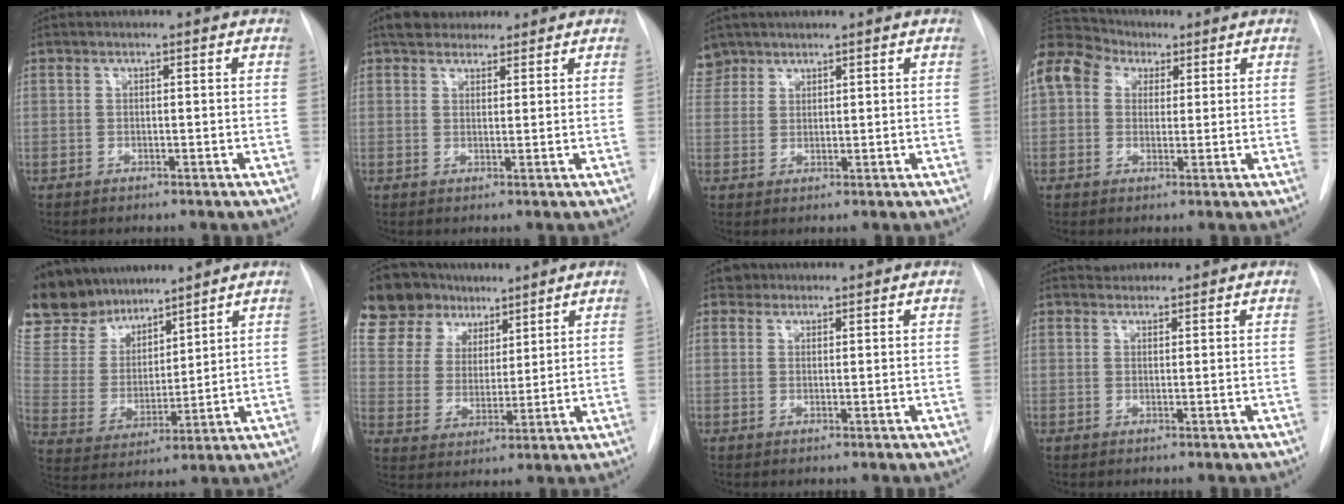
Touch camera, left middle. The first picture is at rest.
{"total": 5.0, "force": [4.1, 2.4, 1.6], "torque": [-0.021, 0.017, 0.069]}
{"total": 3.4, "force": [2.9, 1.8, -0.3], "torque": [0.009, 0.007, 0.057]}
{"total": 15.6, "force": [6.8, 11.8, 7.4], "torque": [-0.209, 0.086, 0.128]}
{"total": 13.7, "force": [12.5, 5.3, 2.3], "torque": [-0.057, 0.015, 0.253]}
{"total": 13.6, "force": [10.4, 7.9, 4.0], "torque": [-0.075, 0.042, 0.191]}
{"total": 1.5, "force": [1.1, 0.9, -0.2], "torque": [0.008, 0.005, 0.012]}
{"total": 1.2, "force": [1.1, 0.4, -0.3], "torque": [0.001, 0.002, 0.016]}